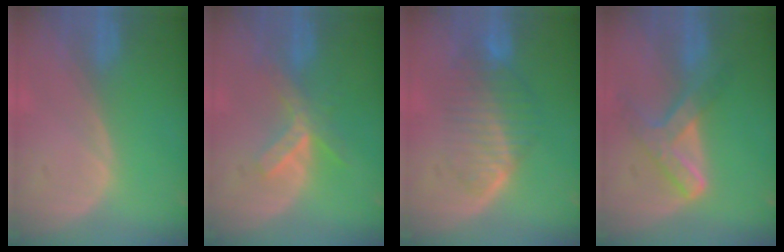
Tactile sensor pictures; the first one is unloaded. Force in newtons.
{"total": 5.1, "press": 5.1, "slide": 0.3}
{"total": 7.2, "press": 6.6, "slide": 2.7}
{"total": 7.2, "press": 6.0, "slide": 4.0}